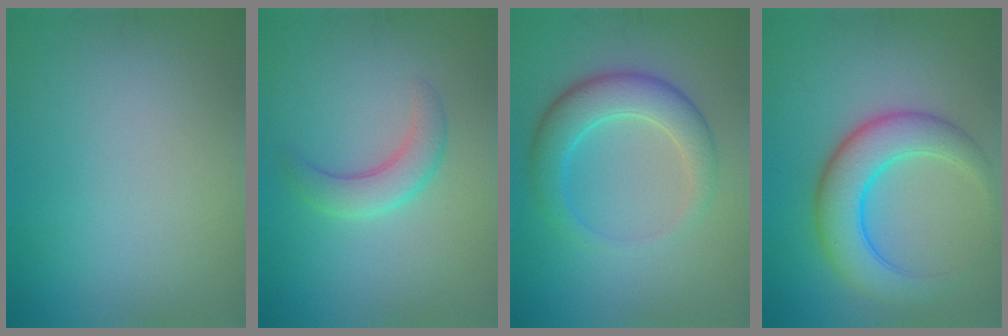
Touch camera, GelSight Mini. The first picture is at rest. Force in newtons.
{"total": 2.9, "press": 2.9, "slide": 0.2}
{"total": 5.1, "press": 5.1, "slide": 0.2}
{"total": 6.5, "press": 6.5, "slide": 0.1}